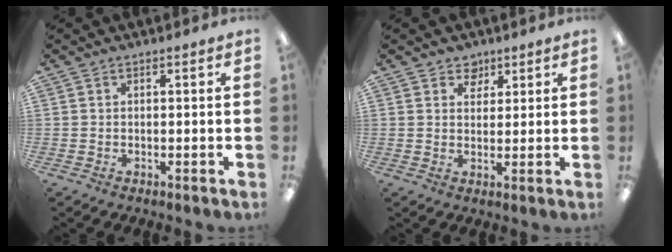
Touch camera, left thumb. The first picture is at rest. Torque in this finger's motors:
{"motor_torque": [-0.07, -0.02, -0.01, 0.02, -0.06]}